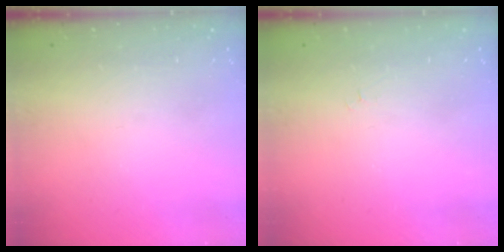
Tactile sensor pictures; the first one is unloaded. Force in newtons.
{"total": 3.1, "press": 3.1, "slide": 0.5}